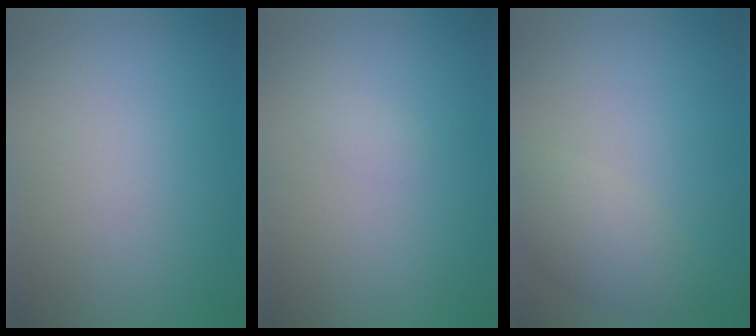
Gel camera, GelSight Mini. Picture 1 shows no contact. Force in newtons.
{"total": 0.6, "press": 0.6, "slide": 0.0}
{"total": 3.0, "press": 3.0, "slide": 0.1}